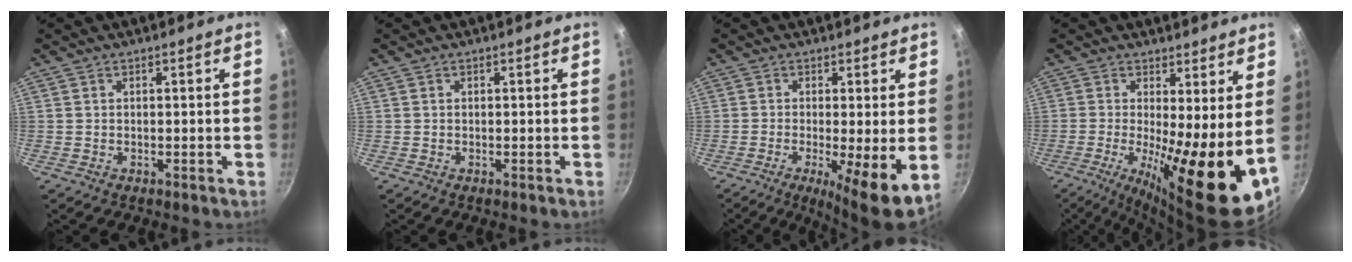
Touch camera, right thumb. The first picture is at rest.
{"total": 0.0}
{"total": 9.2, "force": [-1.5, 1.7, 8.9], "torque": [-0.138, -0.014, -0.019]}
{"total": 15.7, "force": [-0.7, 3.9, 15.2], "torque": [-0.221, -0.020, -0.010]}